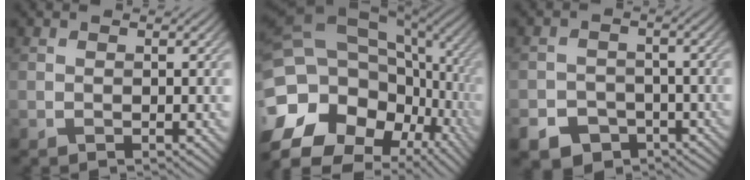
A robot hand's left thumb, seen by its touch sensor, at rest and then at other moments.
{"total": 17.7, "force": [-6.8, 12.8, 10.2], "torque": [-0.266, 0.013, -0.096]}
{"total": 9.0, "force": [-5.5, 6.8, 2.1], "torque": [-0.047, -0.028, -0.088]}